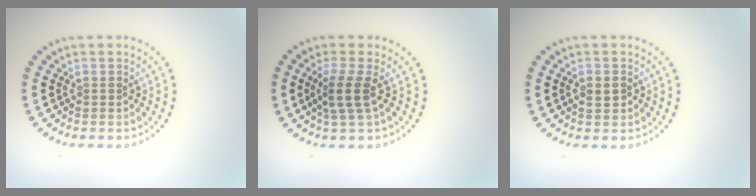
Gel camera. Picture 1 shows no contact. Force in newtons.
{"total": 2.5, "press": 2.0, "slide": 1.6}
{"total": 1.6, "press": 1.5, "slide": 0.3}